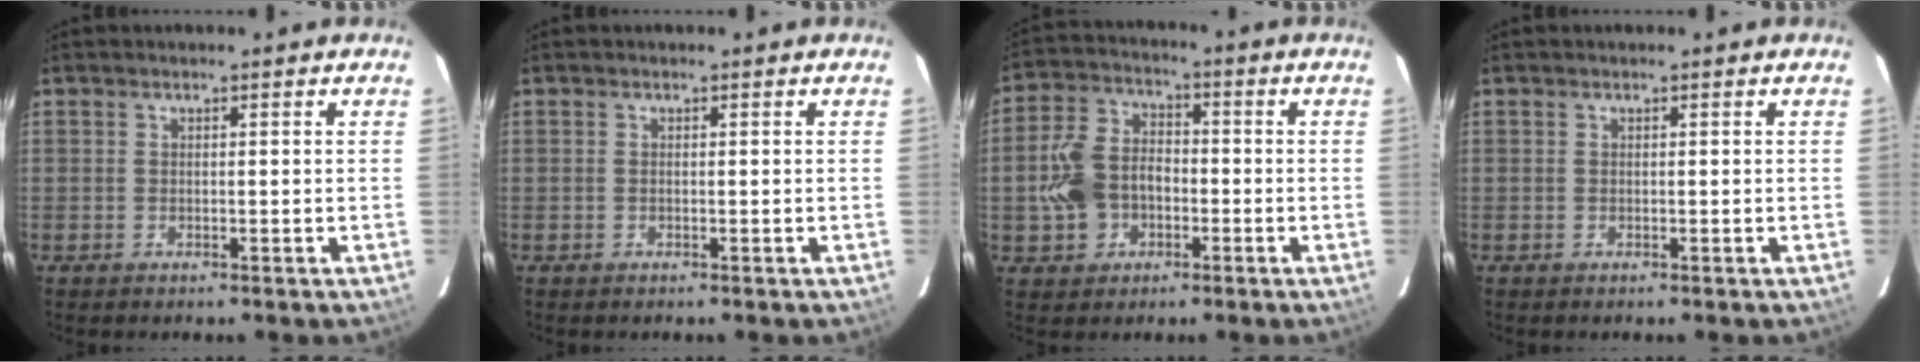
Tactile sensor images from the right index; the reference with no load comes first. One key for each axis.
{"total": 0.0}
{"total": 10.2, "fx": -2.6, "fy": 7.9, "fz": 5.9, "tx": -0.139, "ty": 0.020, "tz": -0.042}
{"total": 0.0}